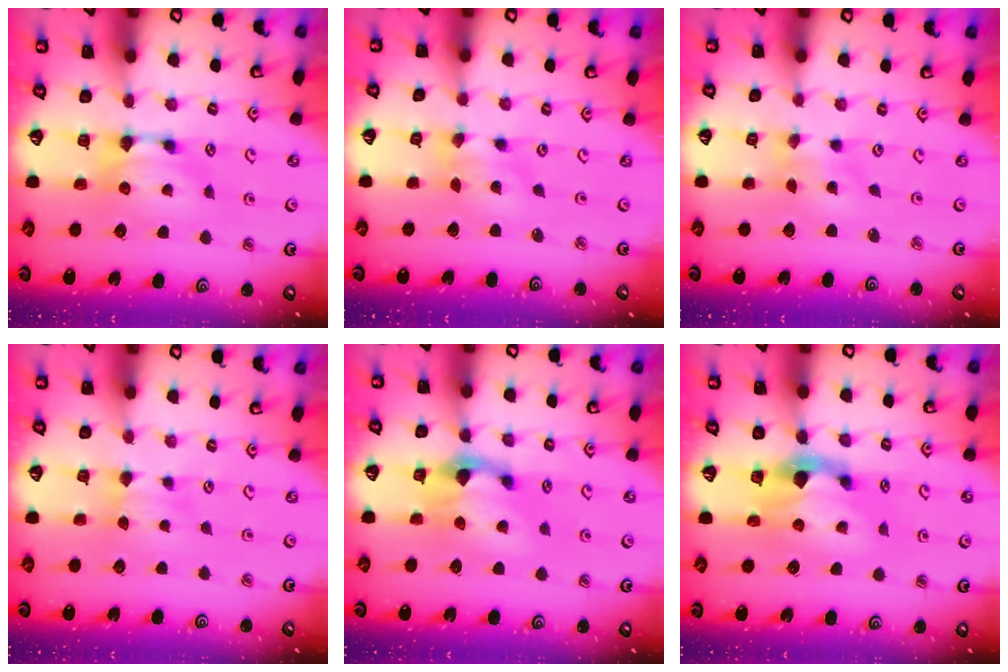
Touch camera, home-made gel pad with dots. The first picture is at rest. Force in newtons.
{"total": 1.2, "press": 0.3, "slide": 1.2}
{"total": 2.6, "press": 2.4, "slide": 0.9}
{"total": 2.5, "press": 2.5, "slide": 0.4}
{"total": 2.8, "press": 2.2, "slide": 1.7}
{"total": 2.9, "press": 2.6, "slide": 1.4}